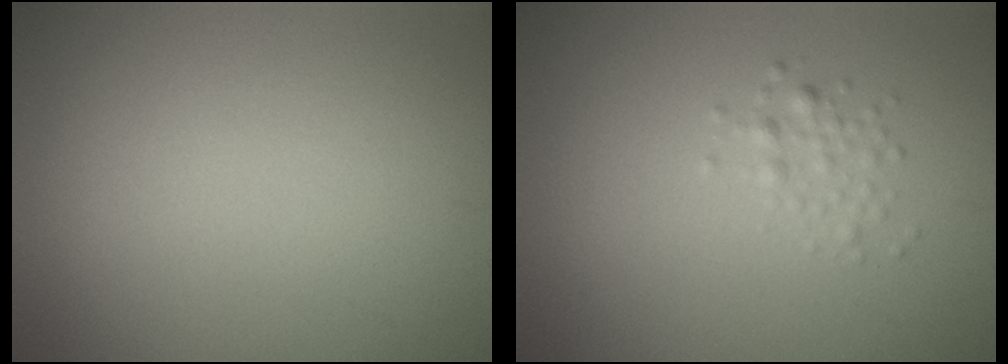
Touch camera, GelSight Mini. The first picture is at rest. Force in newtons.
{"total": 1.2, "press": 1.2, "slide": 0.1}